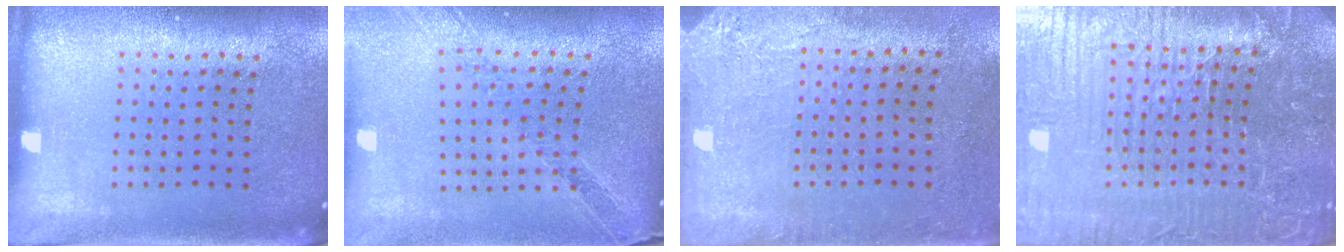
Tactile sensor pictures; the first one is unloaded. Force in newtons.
{"total": 1.0, "press": 1.0, "slide": 0.0}
{"total": 2.8, "press": 2.3, "slide": 1.6}
{"total": 6.7, "press": 6.0, "slide": 2.9}